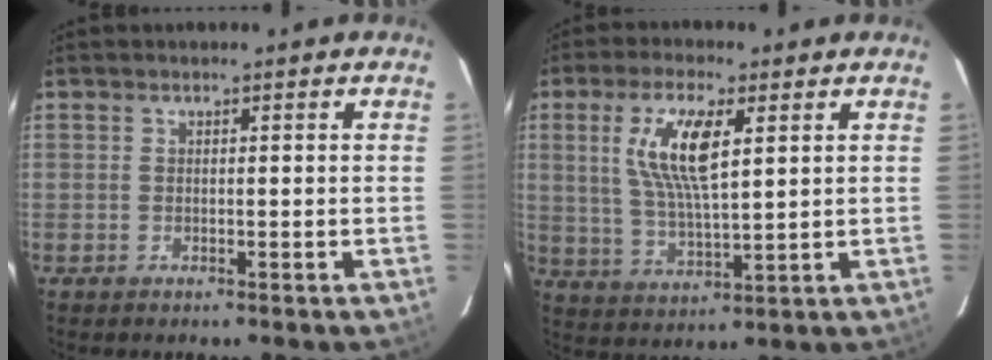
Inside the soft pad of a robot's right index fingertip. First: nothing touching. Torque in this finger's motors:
{"motor_torque": [1.38, 0.43, 0.71, 0.20]}